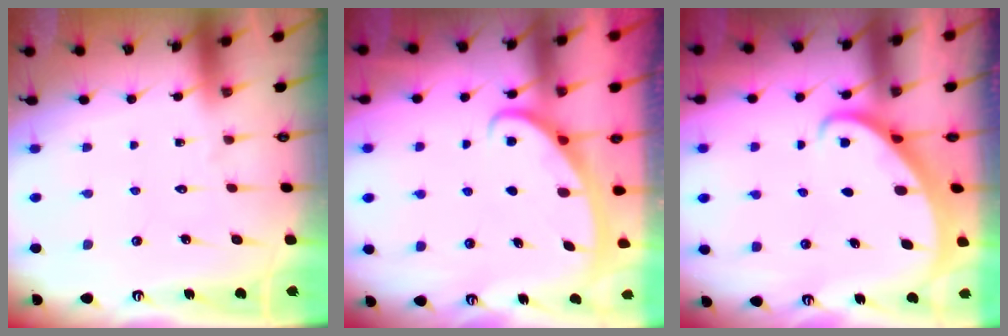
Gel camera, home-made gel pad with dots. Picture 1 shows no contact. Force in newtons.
{"total": 2.9, "press": 2.9, "slide": 0.4}
{"total": 2.5, "press": 2.5, "slide": 0.2}